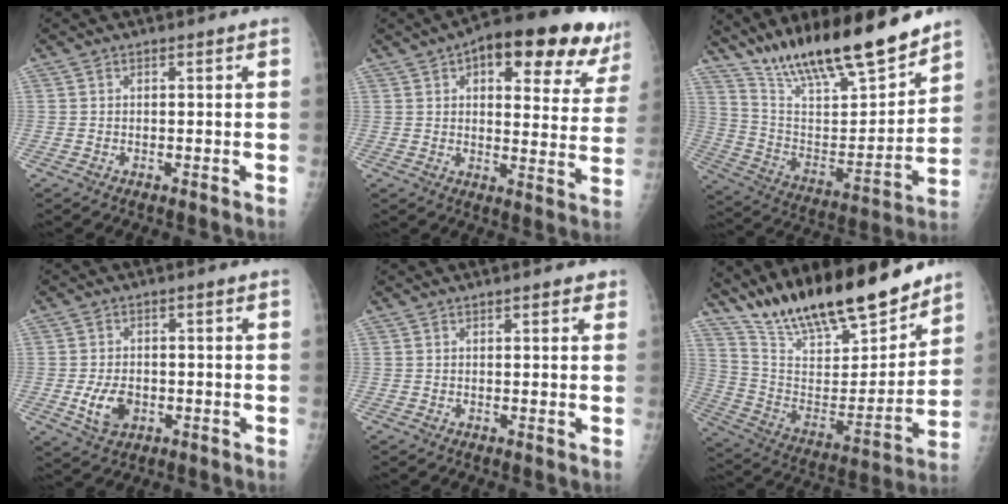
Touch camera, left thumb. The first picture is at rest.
{"total": 21.0, "force": [11.8, 8.7, 15.1], "torque": [-0.160, -0.013, 0.147]}
{"total": 22.2, "force": [18.0, 4.6, 12.1], "torque": [-0.176, -0.089, 0.314]}
{"total": 6.0, "force": [-1.6, 3.9, 4.2], "torque": [-0.070, 0.004, -0.022]}
{"total": 2.0, "force": [1.2, 0.8, 1.4], "torque": [-0.011, -0.002, 0.012]}
{"total": 23.8, "force": [19.6, 6.4, 11.8], "torque": [-0.166, -0.094, 0.337]}